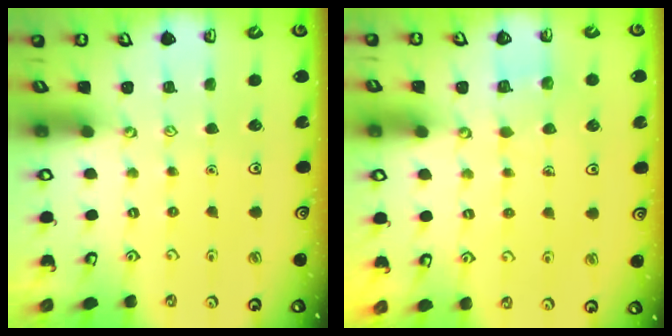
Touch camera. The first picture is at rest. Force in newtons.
{"total": 3.4, "press": 3.4, "slide": 0.3}